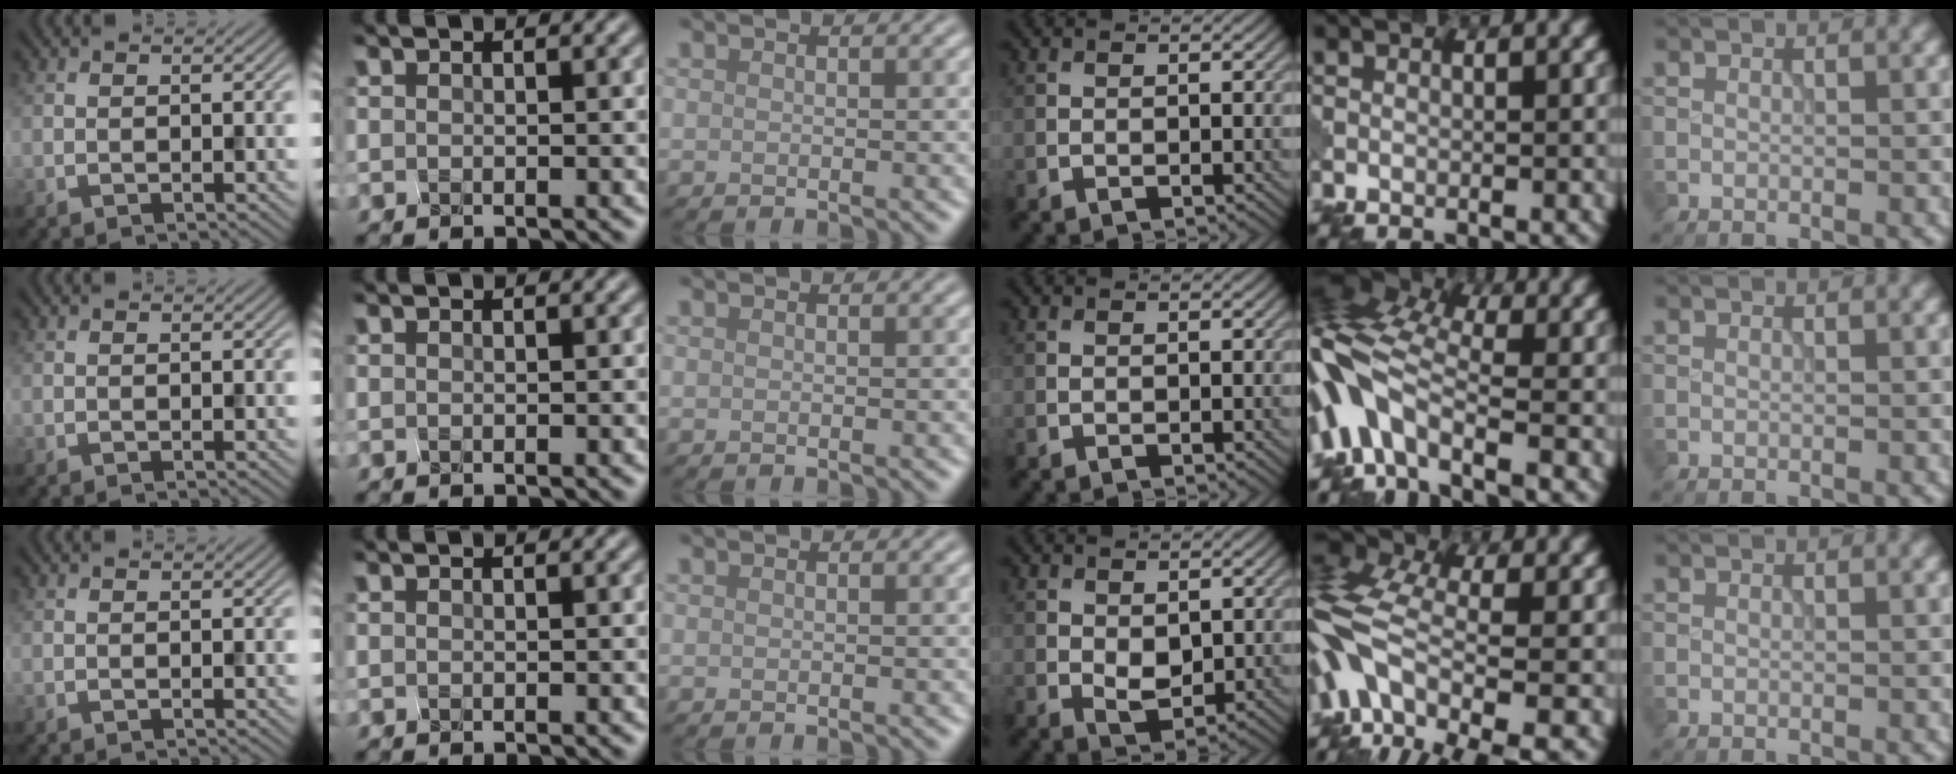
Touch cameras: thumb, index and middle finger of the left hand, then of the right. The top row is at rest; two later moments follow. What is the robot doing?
{"motion": "squeeze", "object": "clothespin"}